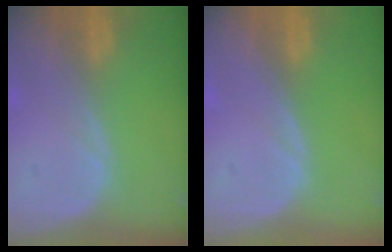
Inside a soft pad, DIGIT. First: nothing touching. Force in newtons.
{"total": 0.0}